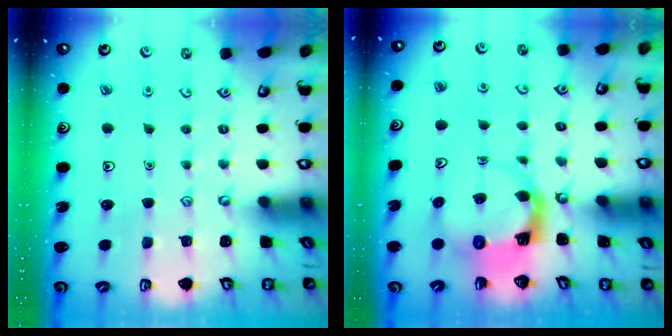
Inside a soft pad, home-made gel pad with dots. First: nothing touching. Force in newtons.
{"total": 3.9, "press": 3.9, "slide": 0.6}